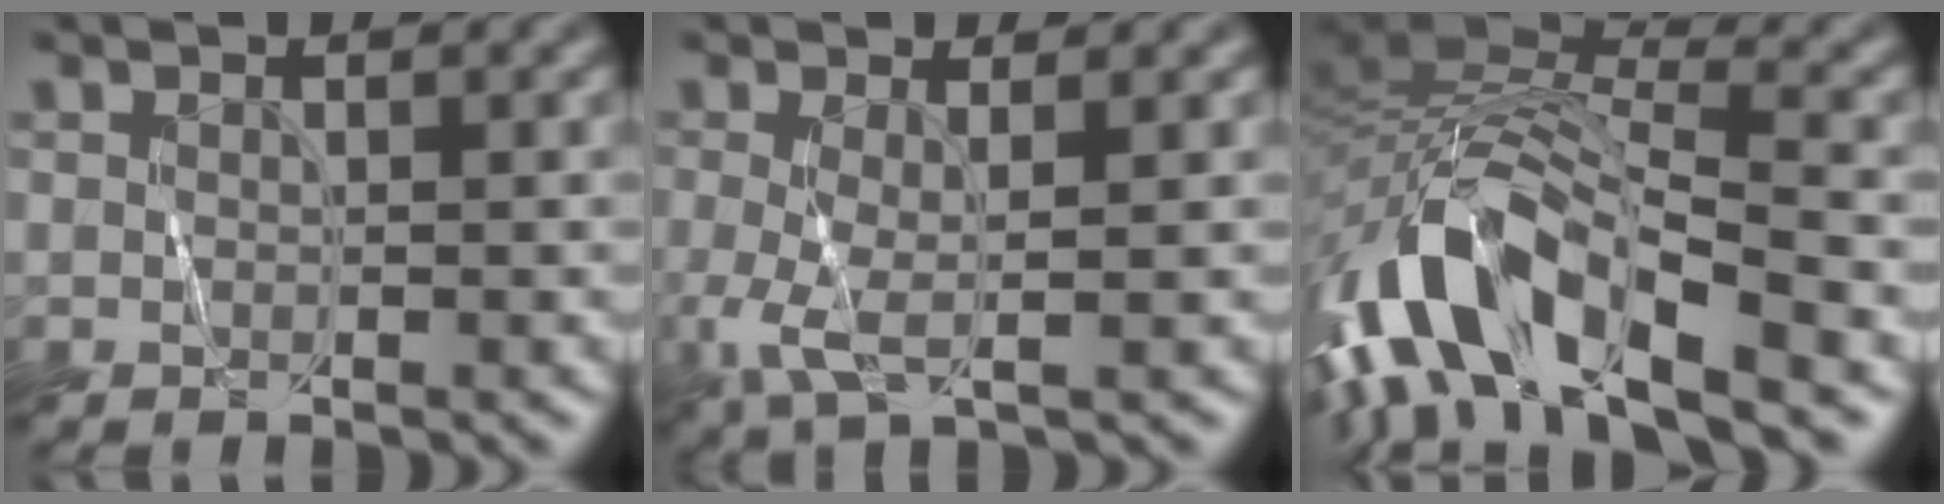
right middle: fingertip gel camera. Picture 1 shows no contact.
{"total": 2.6, "force": [-0.5, 0.4, 2.5], "torque": [-0.063, -0.001, -0.013]}
{"total": 13.5, "force": [-6.8, 5.2, 10.4], "torque": [-0.199, 0.016, -0.130]}